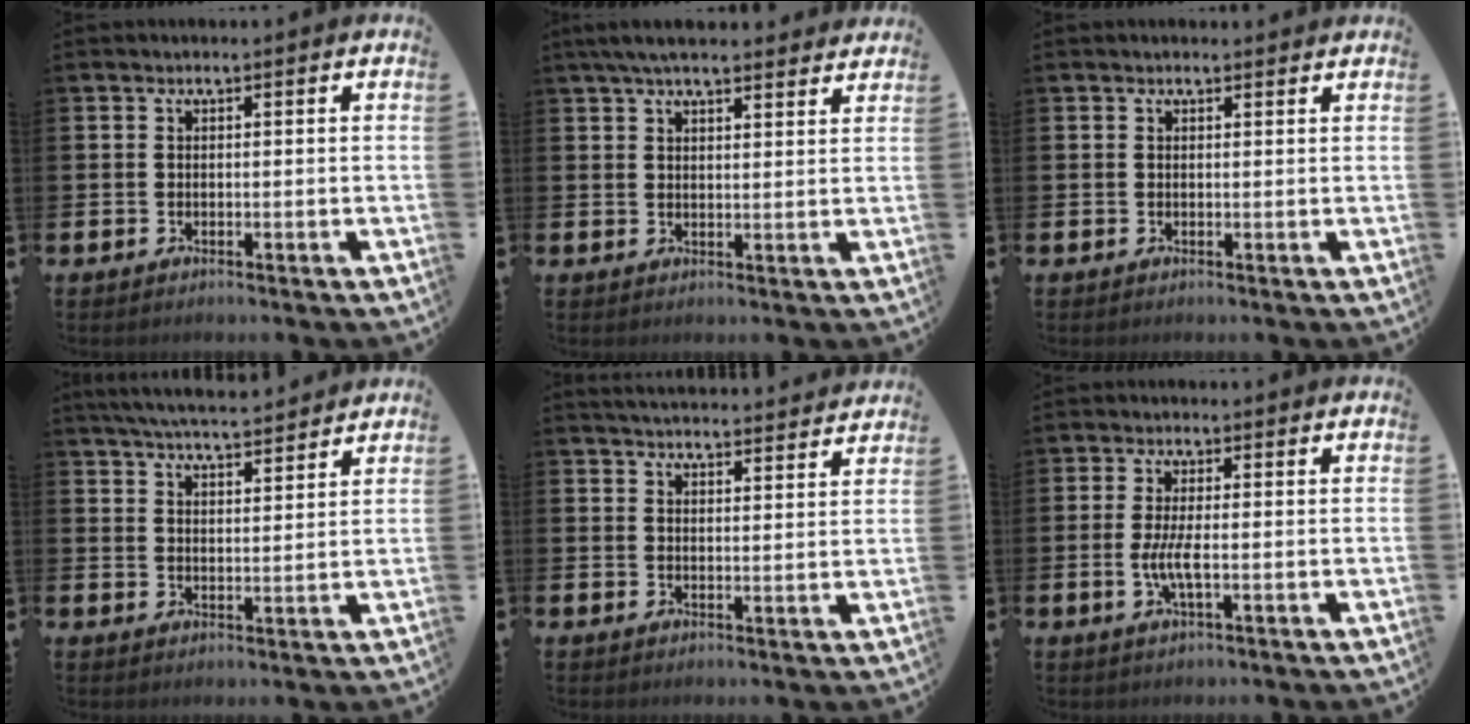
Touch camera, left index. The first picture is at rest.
{"total": 4.8, "force": [4.4, 0.9, 1.8], "torque": [-0.041, -0.012, 0.081]}
{"total": 0.6, "force": [0.6, 0.2, 0.1], "torque": [0.008, -0.002, 0.008]}
{"total": 5.7, "force": [5.6, 0.3, 1.0], "torque": [-0.032, -0.030, 0.100]}
{"total": 4.1, "force": [4.1, 0.1, 0.2], "torque": [-0.009, -0.030, 0.073]}
{"total": 3.3, "force": [-0.6, 0.6, 3.1], "torque": [-0.065, -0.002, -0.013]}